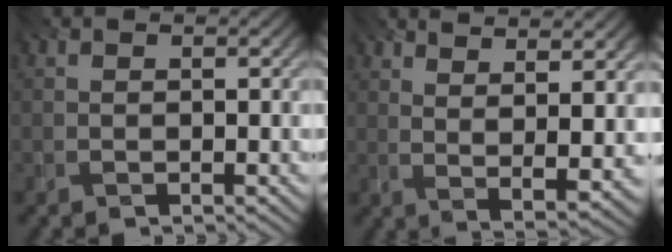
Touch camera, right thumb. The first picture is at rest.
{"total": 9.0, "force": [5.5, 1.8, 6.9], "torque": [-0.109, 0.002, 0.081]}